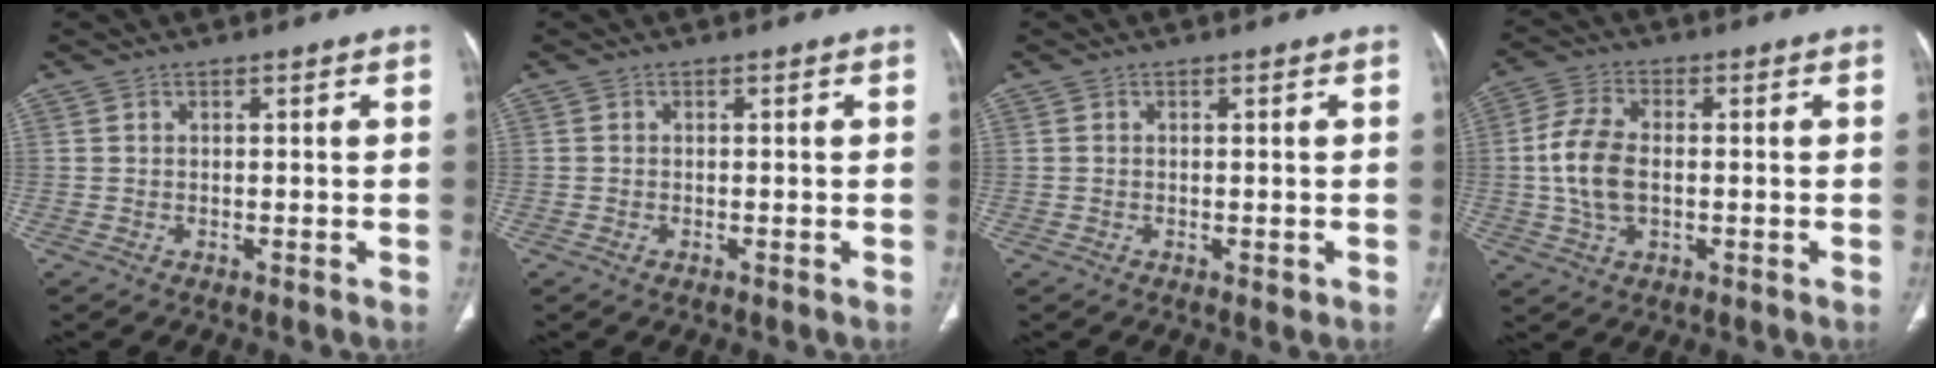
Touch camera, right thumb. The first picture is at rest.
{"total": 0.6, "force": [-0.3, 0.3, 0.4], "torque": [-0.010, 0.002, -0.005]}
{"total": 0.7, "force": [-0.2, 0.4, 0.6], "torque": [-0.009, -0.002, -0.002]}
{"total": 9.5, "force": [-0.4, 5.6, 7.6], "torque": [-0.161, 0.010, -0.011]}